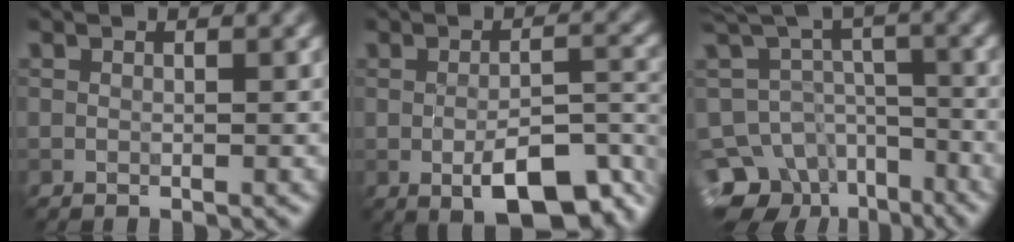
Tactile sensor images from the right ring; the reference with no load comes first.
{"total": 8.2, "force": [-3.9, 3.1, 6.4], "torque": [-0.097, -0.005, -0.045]}
{"total": 11.3, "force": [-8.0, 7.0, 3.9], "torque": [-0.064, 0.009, -0.108]}